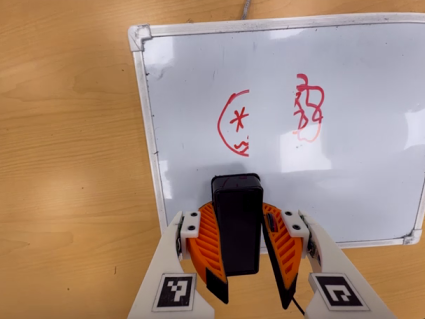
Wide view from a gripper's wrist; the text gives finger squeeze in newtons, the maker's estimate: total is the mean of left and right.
{"total": 9.9, "left": 9.5, "right": 10.2}